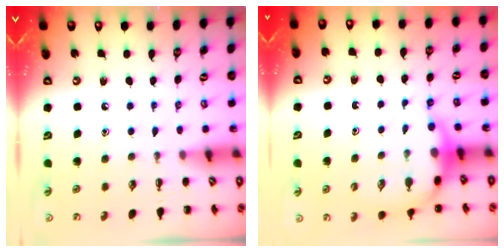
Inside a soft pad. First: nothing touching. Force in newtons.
{"total": 6.7, "press": 6.5, "slide": 1.6}